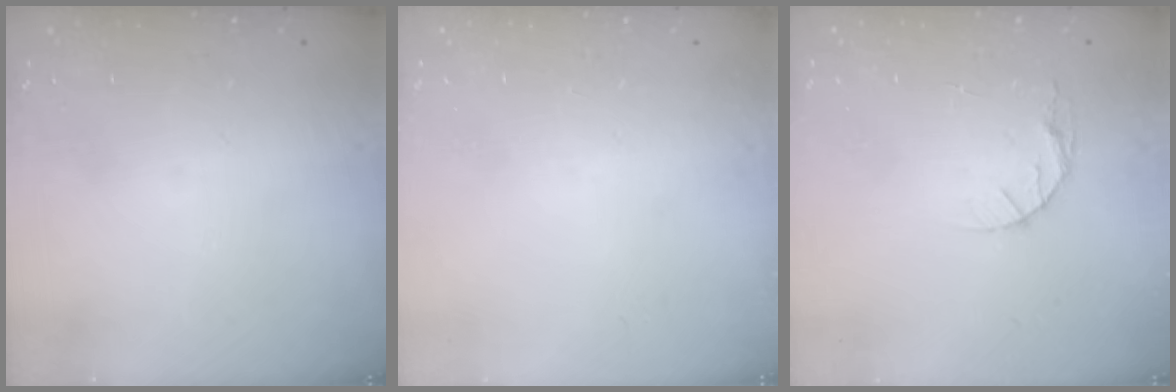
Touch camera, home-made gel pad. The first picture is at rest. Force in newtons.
{"total": 0.0}
{"total": 4.9, "press": 4.9, "slide": 0.6}